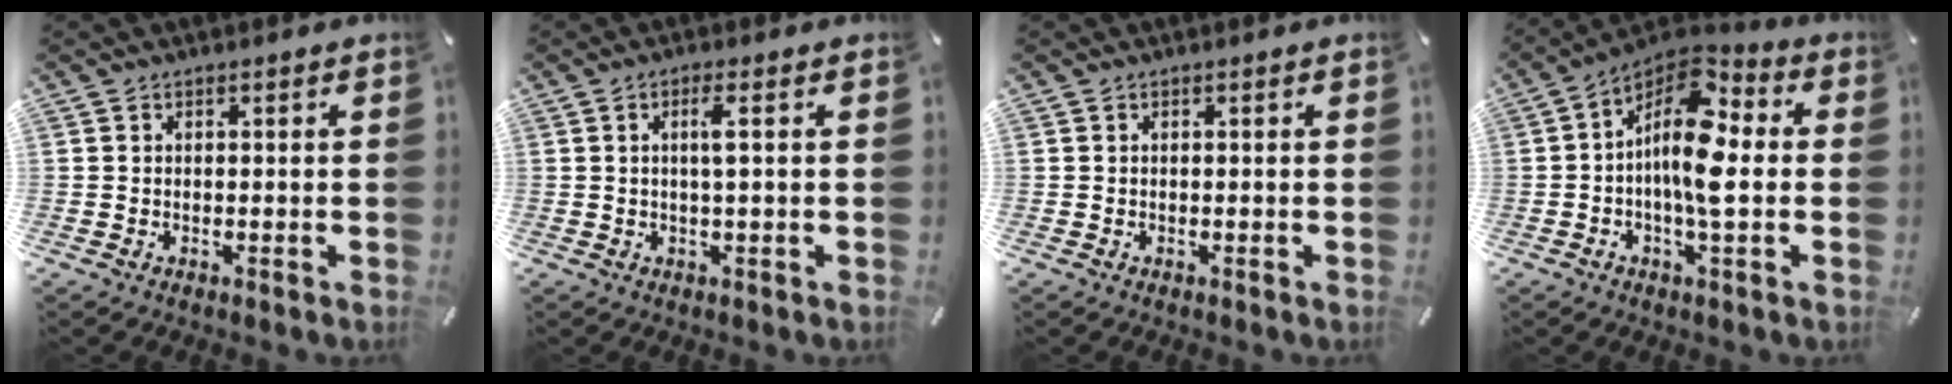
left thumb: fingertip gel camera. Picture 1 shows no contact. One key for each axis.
{"total": 3.8, "fx": 0.6, "fy": 0.4, "fz": 3.7, "tx": -0.064, "ty": -0.003, "tz": 0.004}
{"total": 0.0}
{"total": 14.0, "fx": 0.2, "fy": 5.7, "fz": 12.8, "tx": -0.254, "ty": -0.017, "tz": 0.001}